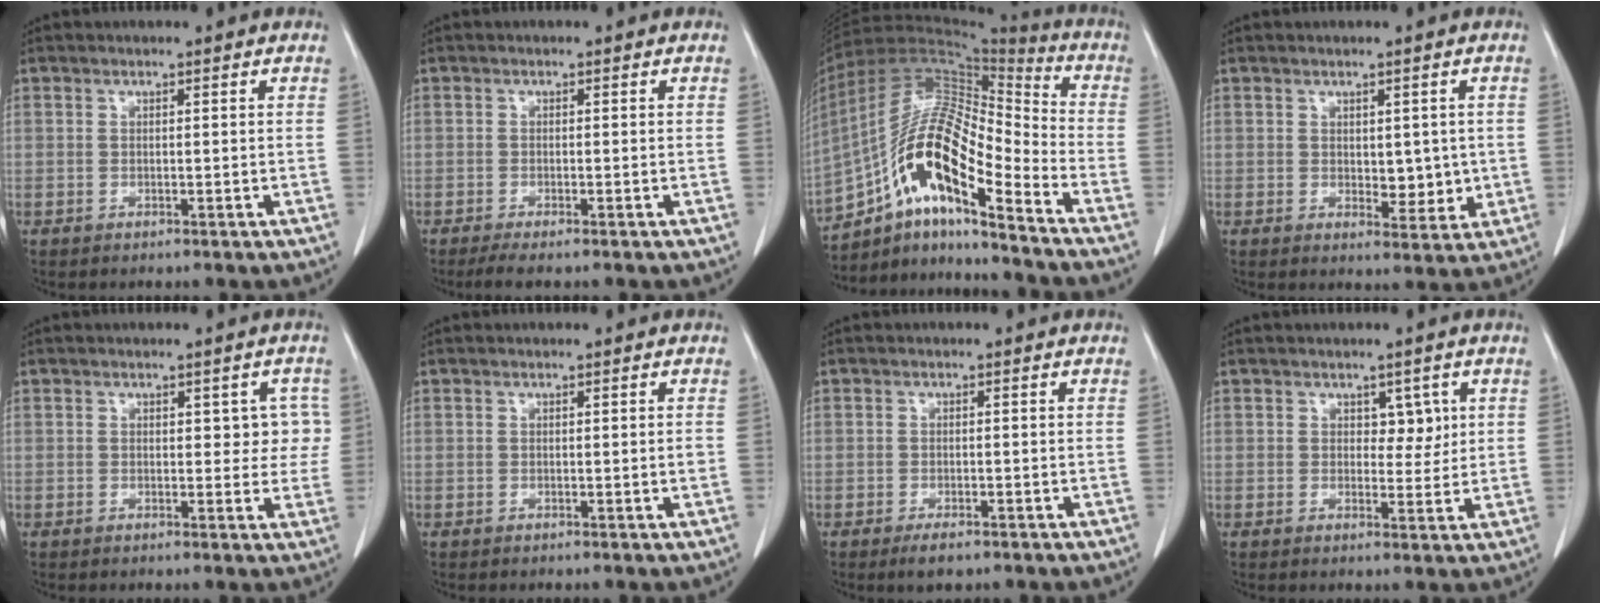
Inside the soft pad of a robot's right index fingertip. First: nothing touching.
{"total": 2.8, "force": [-2.2, 0.0, 1.7], "torque": [-0.028, -0.007, -0.036]}
{"total": 18.4, "force": [-10.0, 4.1, 14.9], "torque": [-0.294, 0.023, -0.173]}
{"total": 4.5, "force": [0.1, 2.5, 3.7], "torque": [-0.041, -0.008, 0.011]}
{"total": 3.8, "force": [0.9, 2.3, 2.9], "torque": [-0.018, 0.013, 0.009]}
{"total": 0.6, "force": [-0.1, -0.1, 0.6], "torque": [-0.008, -0.001, 0.000]}
{"total": 2.5, "force": [-1.7, 0.9, 1.6], "torque": [-0.030, -0.003, -0.023]}
{"total": 3.0, "force": [1.1, 1.9, 2.0], "torque": [-0.018, 0.000, 0.016]}